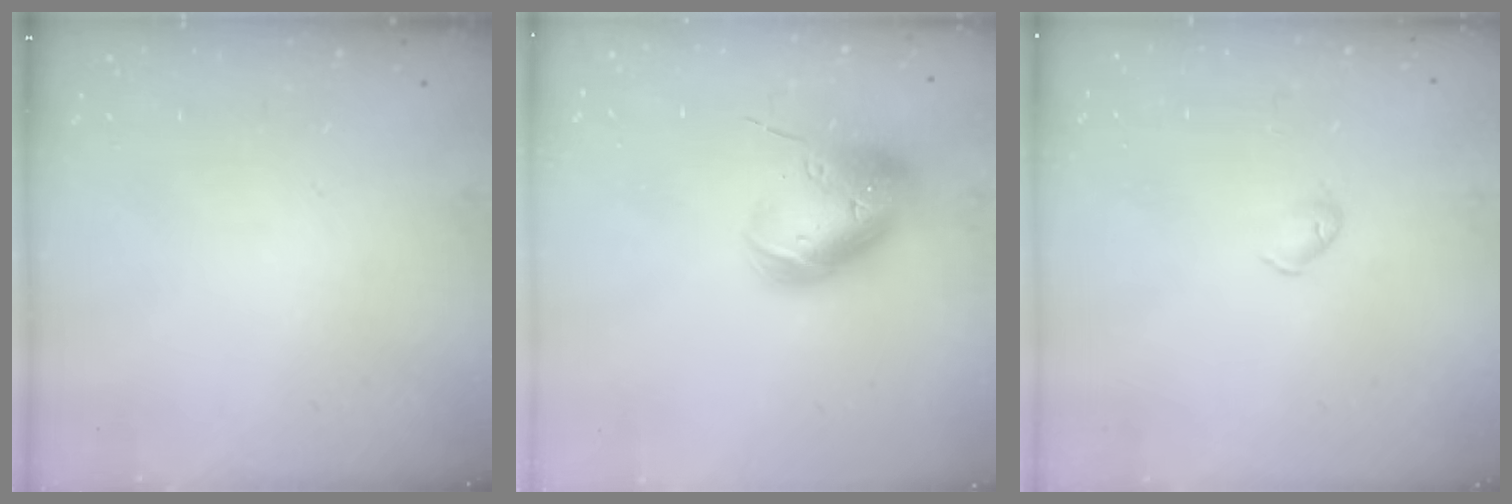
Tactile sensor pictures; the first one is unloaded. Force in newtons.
{"total": 19.7, "press": 19.5, "slide": 2.9}
{"total": 3.9, "press": 3.9, "slide": 0.7}